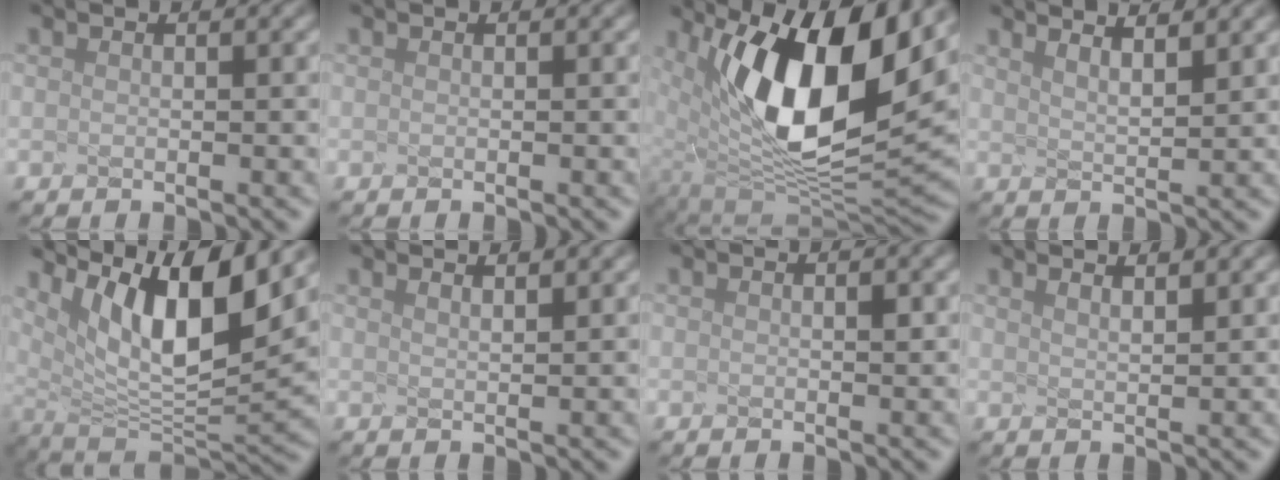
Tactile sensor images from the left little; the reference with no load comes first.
{"total": 0.0}
{"total": 11.3, "force": [2.7, 5.5, 9.5], "torque": [-0.186, -0.030, 0.090]}
{"total": 2.5, "force": [2.2, -0.1, 1.1], "torque": [-0.022, 0.013, 0.043]}
{"total": 9.7, "force": [4.5, 2.6, 8.2], "torque": [-0.167, -0.006, 0.123]}
{"total": 1.4, "force": [1.3, 0.1, 0.6], "torque": [-0.004, 0.014, 0.016]}
{"total": 0.7, "force": [-0.5, -0.5, 0.1], "torque": [-0.014, -0.009, 0.016]}
{"total": 1.7, "force": [1.6, 0.1, 0.7], "torque": [-0.008, 0.016, 0.023]}